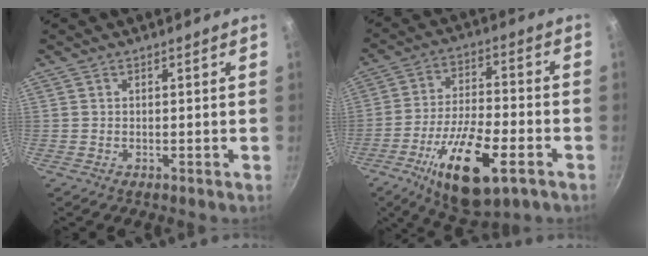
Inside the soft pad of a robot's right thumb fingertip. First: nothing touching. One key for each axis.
{"total": 18.1, "fx": -8.1, "fy": 6.9, "fz": 14.6, "tx": -0.246, "ty": 0.026, "tz": -0.139}